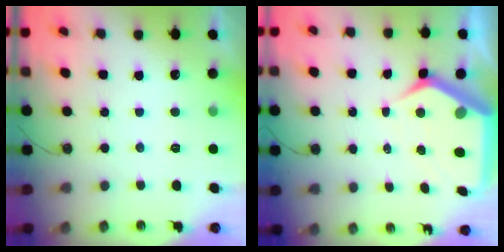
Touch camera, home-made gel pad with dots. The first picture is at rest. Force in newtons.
{"total": 10.7, "press": 10.6, "slide": 1.4}